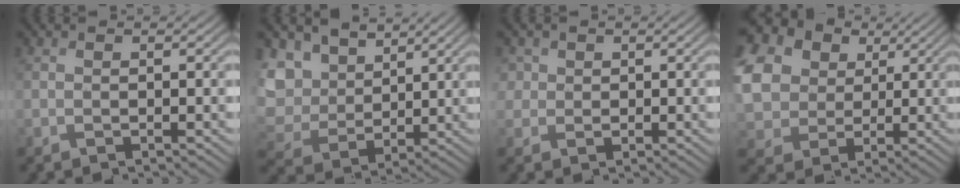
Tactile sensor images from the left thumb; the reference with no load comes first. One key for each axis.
{"total": 8.5, "fx": 4.3, "fy": 6.3, "fz": 3.8, "tx": -0.131, "ty": -0.001, "tz": 0.073}
{"total": 2.9, "fx": 1.0, "fy": 2.6, "fz": 0.7, "tx": -0.031, "ty": 0.002, "tz": 0.022}
{"total": 16.9, "fx": 4.4, "fy": 14.1, "fz": 8.2, "tx": -0.283, "ty": 0.022, "tz": 0.079}